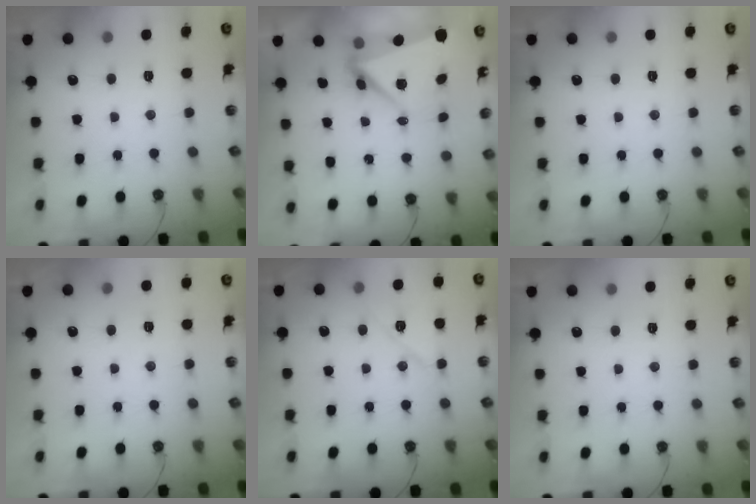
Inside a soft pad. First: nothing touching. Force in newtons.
{"total": 7.2, "press": 7.0, "slide": 1.8}
{"total": 0.0}
{"total": 2.2, "press": 2.1, "slide": 0.7}
{"total": 9.2, "press": 9.2, "slide": 0.7}
{"total": 0.0}